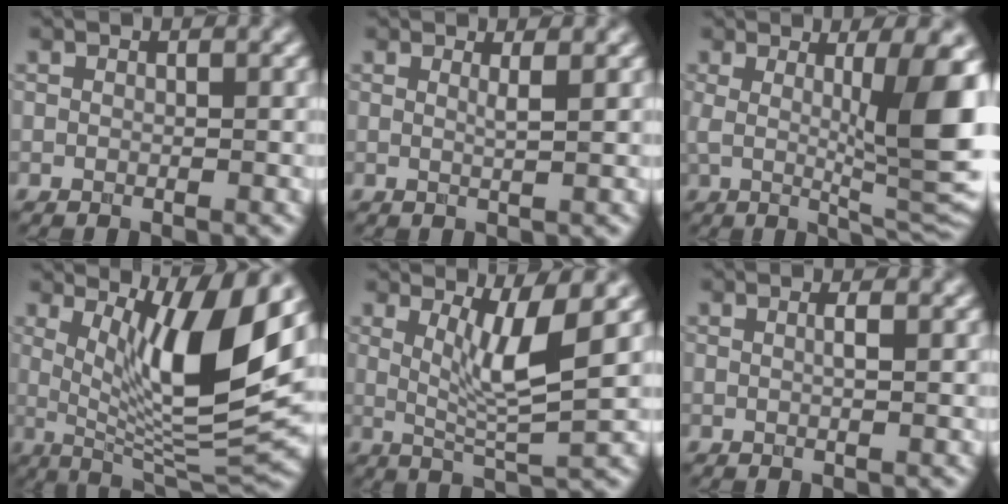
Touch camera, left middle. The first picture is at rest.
{"total": 1.0, "force": [0.4, 0.2, 1.0], "torque": [-0.011, -0.001, 0.006]}
{"total": 9.4, "force": [1.2, 2.0, 9.1], "torque": [-0.130, -0.017, 0.033]}
{"total": 10.9, "force": [2.8, 2.6, 10.2], "torque": [-0.162, -0.014, 0.062]}
{"total": 5.0, "force": [1.4, 0.8, 4.8], "torque": [-0.088, -0.011, 0.035]}
{"total": 0.9, "force": [0.0, 0.2, 0.9], "torque": [-0.015, 0.003, -0.001]}